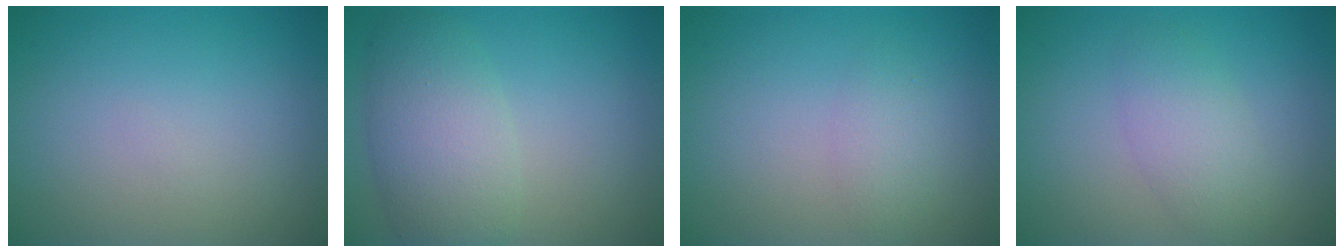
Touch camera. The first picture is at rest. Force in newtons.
{"total": 5.5, "press": 5.5, "slide": 0.2}
{"total": 1.6, "press": 1.6, "slide": 0.0}
{"total": 3.0, "press": 3.0, "slide": 0.2}